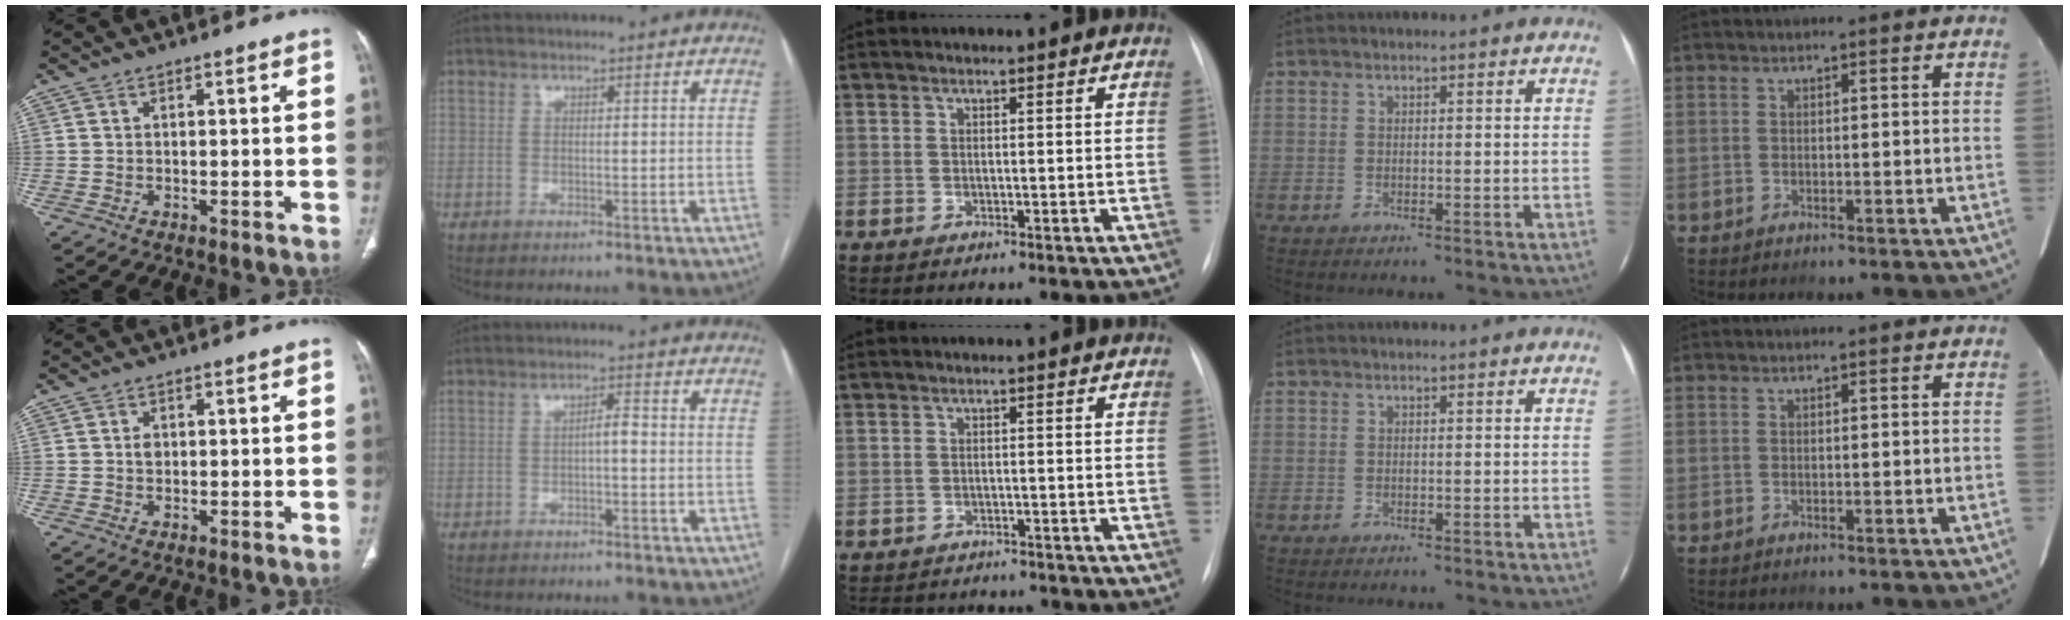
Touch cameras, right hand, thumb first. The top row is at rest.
{"thumb": {"total": 1.3, "force": [0.2, 1.0, 0.7], "torque": [-0.009, 0.001, 0.004]}, "index": {"total": 1.7, "force": [-0.4, 0.3, 1.6], "torque": [-0.026, 0.004, -0.008]}, "middle": {"total": 6.3, "force": [-5.9, 2.2, 0.6], "torque": [-0.006, 0.006, -0.075]}}